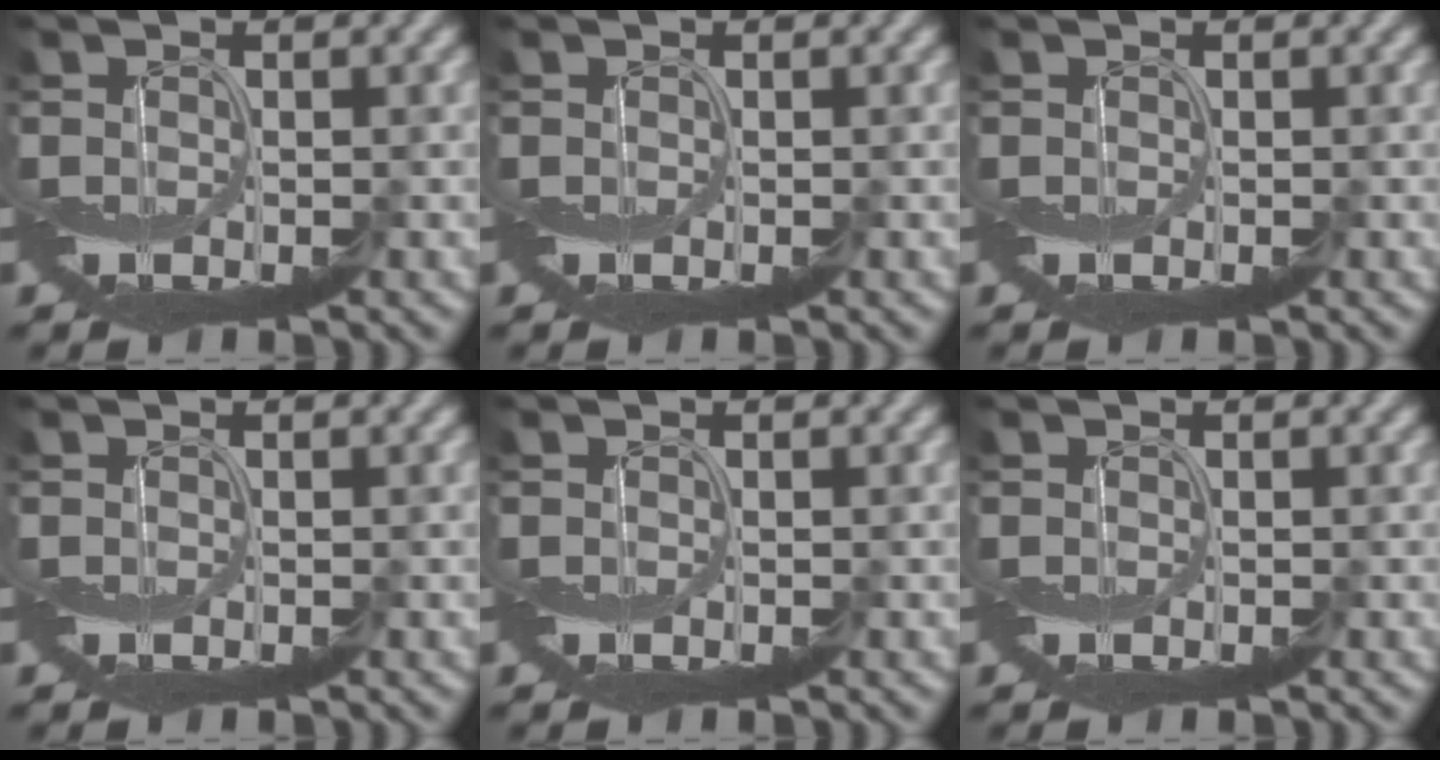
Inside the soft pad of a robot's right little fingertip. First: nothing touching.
{"total": 0.0}
{"total": 0.0}
{"total": 0.0}
{"total": 0.0}
{"total": 0.0}